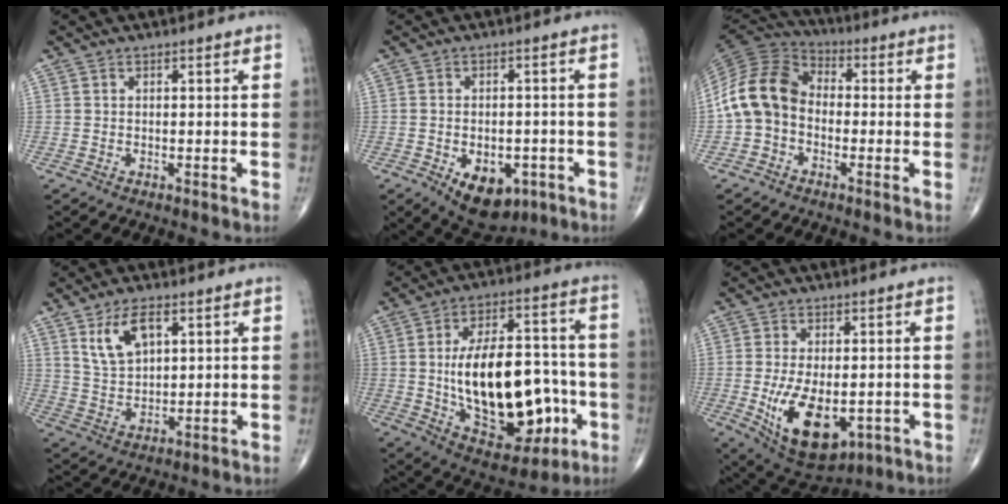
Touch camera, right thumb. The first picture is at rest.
{"total": 10.5, "force": [-4.6, 6.5, 6.9], "torque": [-0.080, 0.013, -0.054]}
{"total": 12.3, "force": [-1.8, 9.4, 7.6], "torque": [-0.142, 0.038, -0.051]}
{"total": 8.1, "force": [3.8, 4.1, 5.9], "torque": [-0.101, -0.015, 0.079]}
{"total": 25.7, "force": [-3.9, 13.8, 21.4], "torque": [-0.312, 0.026, -0.033]}
{"total": 14.6, "force": [-3.4, 7.9, 11.8], "torque": [-0.193, -0.010, -0.031]}